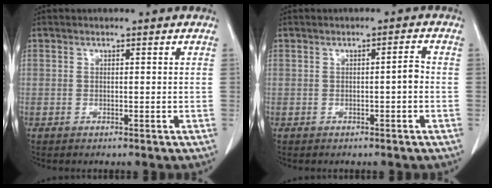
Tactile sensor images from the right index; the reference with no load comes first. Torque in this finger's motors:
{"motor_torque": [0.23, -0.11, 0.06, 0.01]}